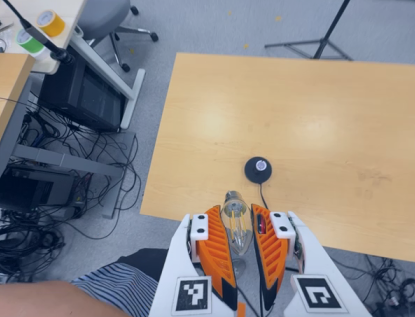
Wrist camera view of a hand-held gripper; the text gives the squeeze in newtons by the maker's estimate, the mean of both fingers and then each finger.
{"total": 19.3, "left": 24.2, "right": 14.4}